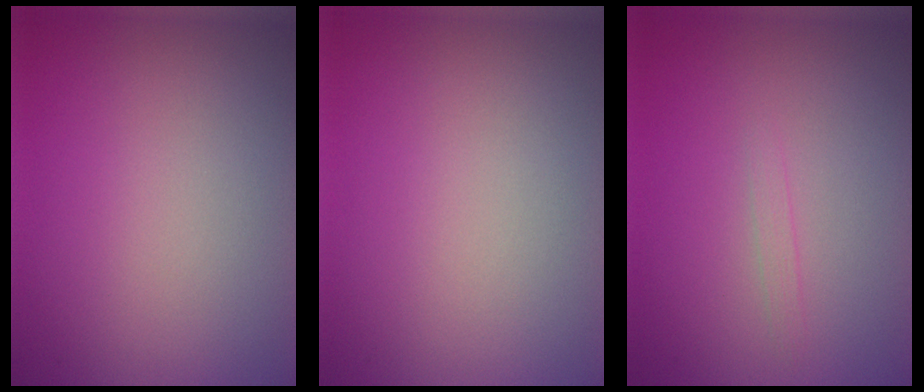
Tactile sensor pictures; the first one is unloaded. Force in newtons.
{"total": 0.0}
{"total": 0.7, "press": 0.7, "slide": 0.0}